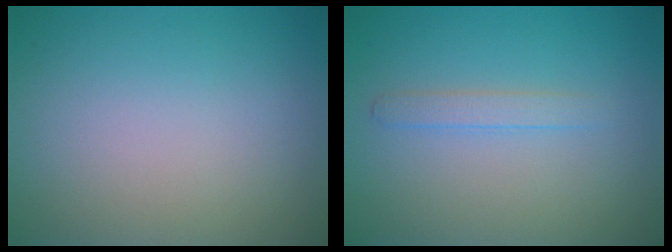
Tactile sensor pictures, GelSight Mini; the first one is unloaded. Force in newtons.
{"total": 1.3, "press": 1.3, "slide": 0.1}